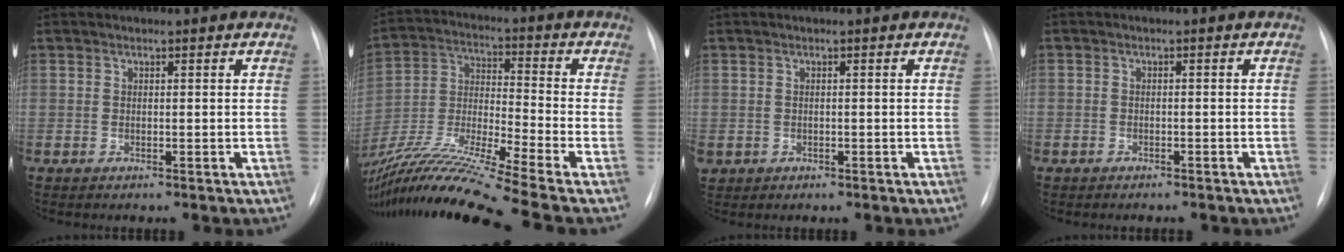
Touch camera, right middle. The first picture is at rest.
{"total": 20.3, "force": [-16.5, -1.9, 11.7], "torque": [-0.267, -0.025, -0.308]}
{"total": 1.5, "force": [-0.4, 1.3, 0.5], "torque": [-0.009, 0.003, 0.003]}
{"total": 2.0, "force": [-1.6, 1.0, 0.5], "torque": [-0.011, 0.002, -0.020]}